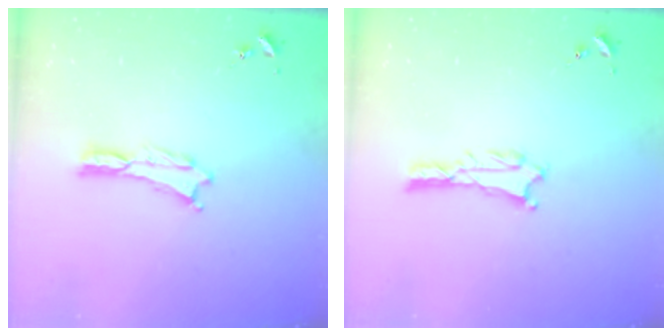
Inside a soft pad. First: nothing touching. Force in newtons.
{"total": 1.3, "press": 1.3, "slide": 0.3}